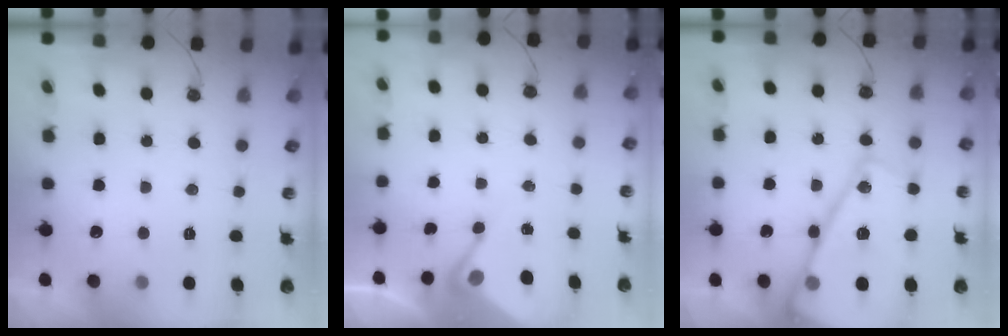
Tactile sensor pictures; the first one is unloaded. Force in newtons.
{"total": 6.5, "press": 6.4, "slide": 0.6}
{"total": 26.2, "press": 26.0, "slide": 2.9}